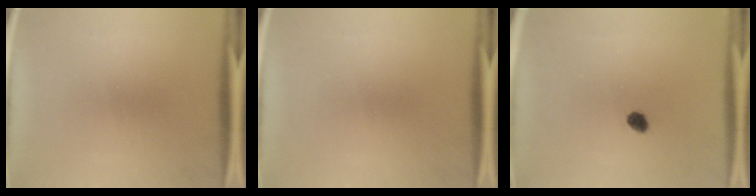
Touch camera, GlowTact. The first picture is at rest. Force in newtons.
{"total": 0.0}
{"total": 2.2}